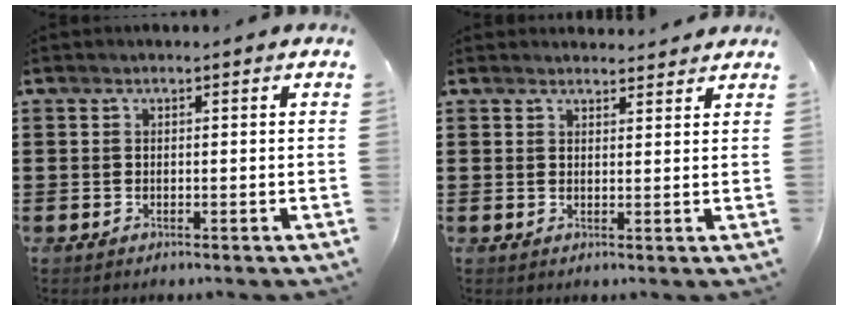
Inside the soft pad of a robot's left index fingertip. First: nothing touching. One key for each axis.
{"total": 2.0, "fx": 2.0, "fy": 0.2, "fz": 0.0, "tx": 0.002, "ty": -0.004, "tz": 0.037}